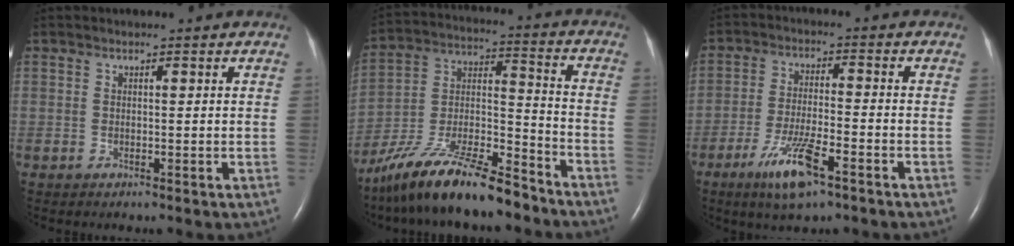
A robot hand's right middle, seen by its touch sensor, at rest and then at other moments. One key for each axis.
{"total": 19.4, "fx": -15.6, "fy": 3.6, "fz": 10.9, "tx": -0.213, "ty": -0.012, "tz": -0.279}
{"total": 8.7, "fx": -5.1, "fy": 1.4, "fz": 6.9, "tx": -0.137, "ty": -0.015, "tz": -0.089}